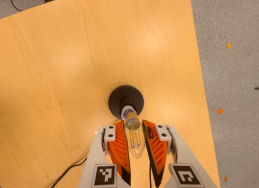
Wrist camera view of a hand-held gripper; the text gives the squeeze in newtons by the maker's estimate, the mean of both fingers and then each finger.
{"total": 20.3, "left": 22.3, "right": 18.3}